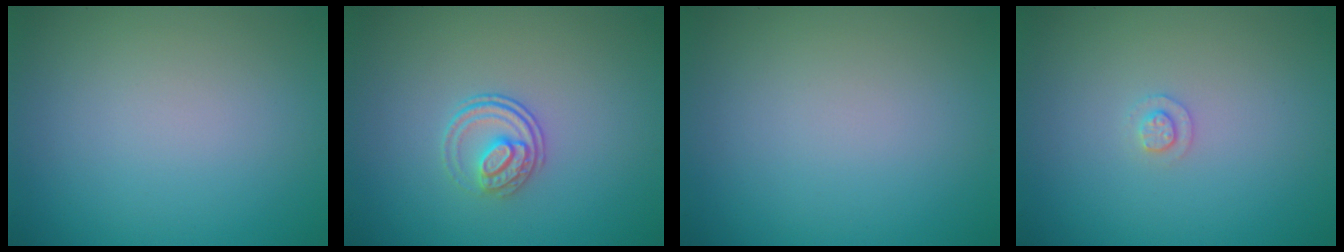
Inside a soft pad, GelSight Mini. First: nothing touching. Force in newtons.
{"total": 2.3, "press": 1.7, "slide": 1.5}
{"total": 0.0}
{"total": 1.0, "press": 1.0, "slide": 0.2}